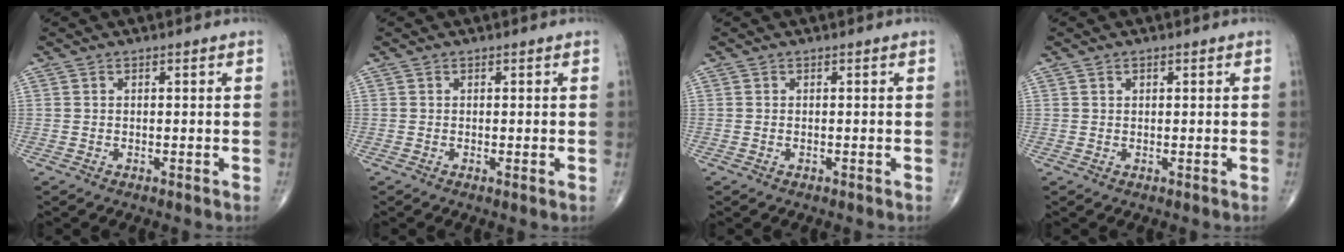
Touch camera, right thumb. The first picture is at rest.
{"total": 0.6, "force": [-0.1, 0.1, 0.6], "torque": [-0.016, -0.004, -0.003]}
{"total": 0.0}
{"total": 0.7, "force": [0.3, 0.4, 0.4], "torque": [-0.004, -0.001, 0.005]}